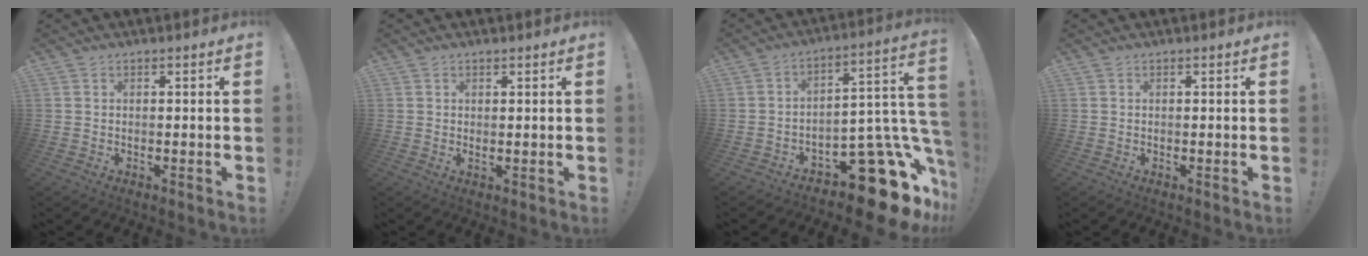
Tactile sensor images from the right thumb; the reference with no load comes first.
{"total": 0.9, "force": [0.6, 0.2, 0.6], "torque": [-0.004, -0.004, 0.010]}
{"total": 18.4, "force": [-10.3, 7.6, 13.1], "torque": [-0.121, 0.048, -0.162]}
{"total": 0.0}